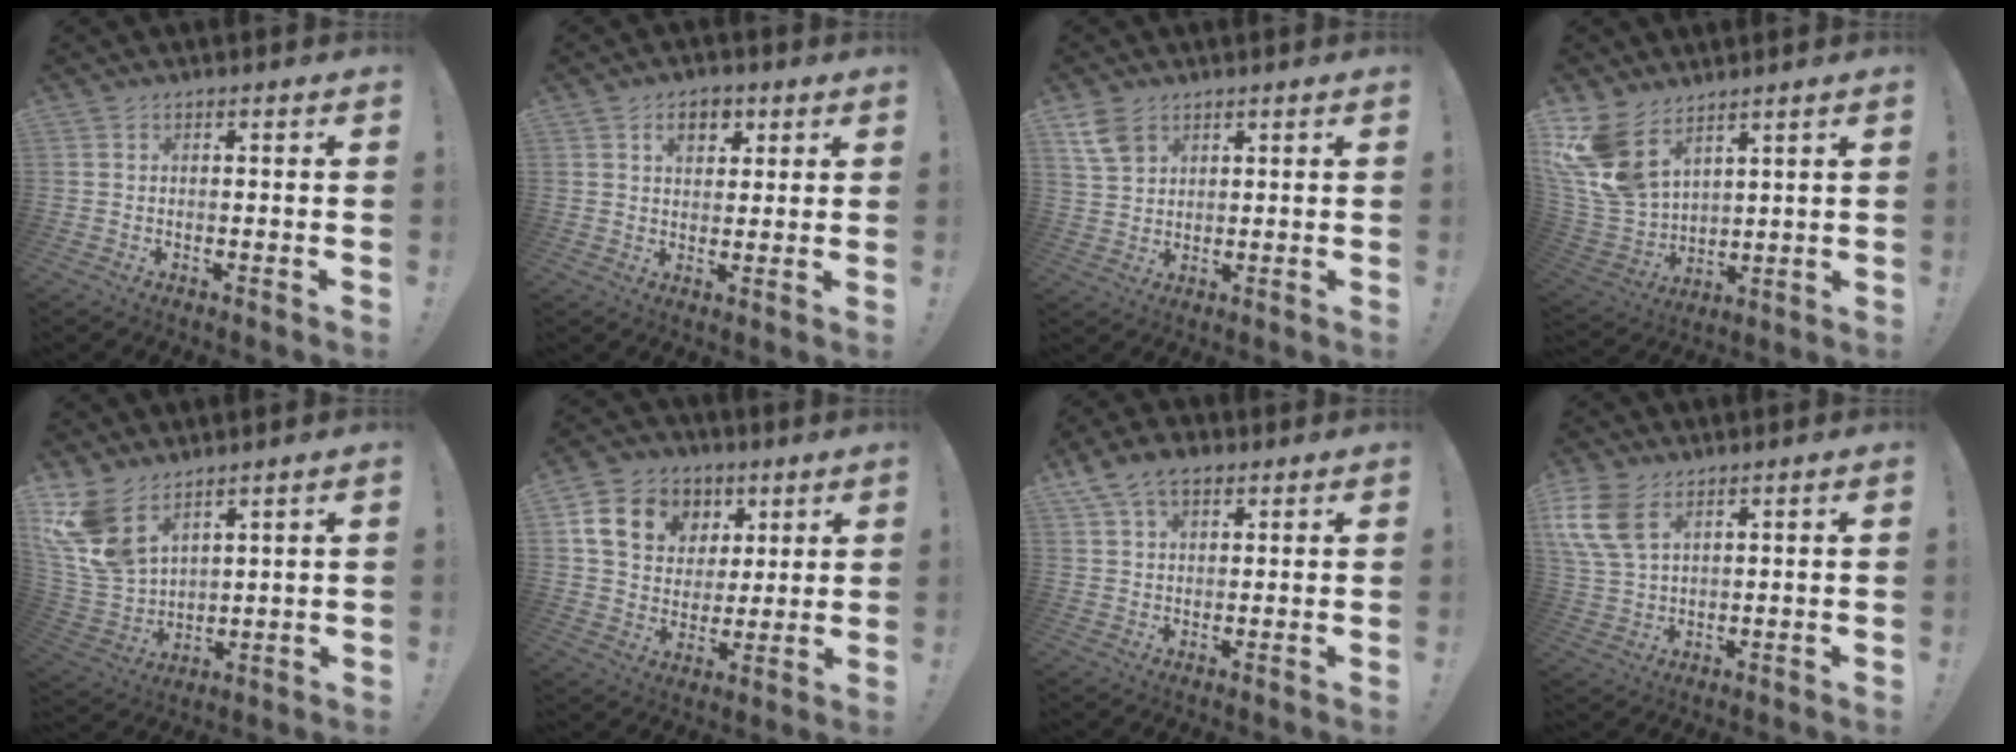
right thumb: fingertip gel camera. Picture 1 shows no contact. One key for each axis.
{"total": 6.5, "fx": 2.8, "fy": 4.4, "fz": 3.8, "tx": -0.054, "ty": 0.001, "tz": 0.048}
{"total": 6.7, "fx": 3.9, "fy": 4.3, "fz": 3.4, "tx": -0.058, "ty": -0.012, "tz": 0.079}
{"total": 14.6, "fx": 9.0, "fy": 8.7, "fz": 7.5, "tx": -0.174, "ty": -0.060, "tz": 0.176}
{"total": 13.4, "fx": 8.8, "fy": 7.7, "fz": 6.5, "tx": -0.149, "ty": -0.058, "tz": 0.173}
{"total": 14.8, "fx": 6.4, "fy": 11.8, "fz": 6.4, "tx": -0.095, "ty": -0.020, "tz": 0.132}
{"total": 8.5, "fx": 5.0, "fy": 5.0, "fz": 4.7, "tx": -0.080, "ty": -0.009, "tz": 0.096}
{"total": 11.4, "fx": 5.5, "fy": 7.0, "fz": 7.0, "tx": -0.146, "ty": -0.016, "tz": 0.107}